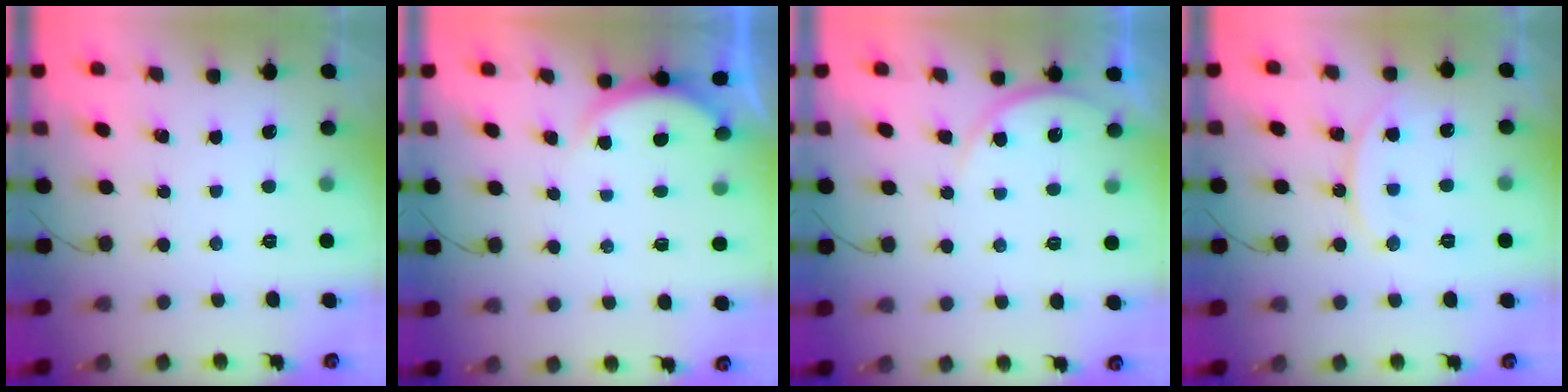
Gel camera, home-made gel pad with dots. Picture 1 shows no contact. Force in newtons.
{"total": 1.6, "press": 1.5, "slide": 0.6}
{"total": 5.8, "press": 5.8, "slide": 0.6}
{"total": 11.4, "press": 11.4, "slide": 0.7}